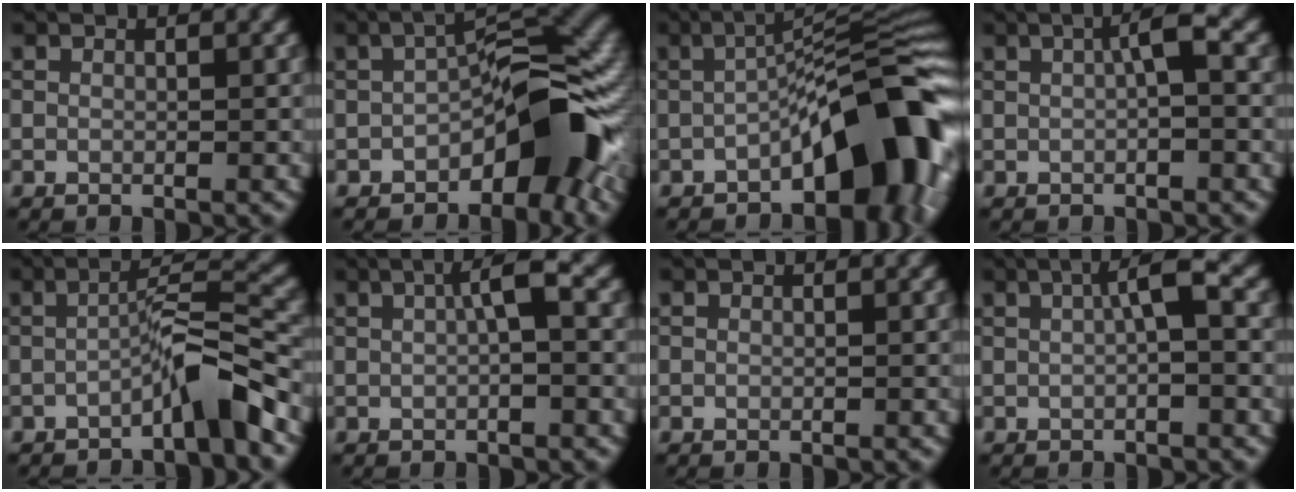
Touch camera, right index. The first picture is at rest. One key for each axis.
{"total": 8.7, "fx": -3.5, "fy": 3.7, "fz": 7.0, "tx": -0.073, "ty": 0.021, "tz": -0.070}
{"total": 10.9, "fx": -4.4, "fy": 3.7, "fz": 9.3, "tx": -0.112, "ty": 0.023, "tz": -0.076}
{"total": 2.3, "fx": 0.3, "fy": 0.3, "fz": 2.2, "tx": -0.037, "ty": 0.011, "tz": 0.004}
{"total": 4.8, "fx": -2.7, "fy": 0.5, "fz": 3.9, "tx": -0.062, "ty": 0.022, "tz": -0.055}
{"total": 2.7, "fx": 0.5, "fy": 0.4, "fz": 2.6, "tx": -0.041, "ty": 0.013, "tz": 0.005}
{"total": 0.0}
{"total": 2.8, "fx": 0.5, "fy": 0.4, "fz": 2.8, "tx": -0.044, "ty": 0.013, "tz": 0.005}